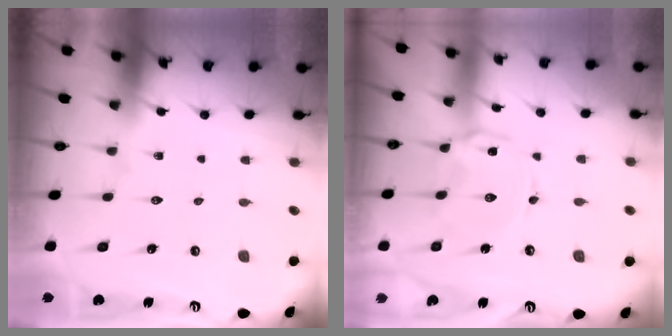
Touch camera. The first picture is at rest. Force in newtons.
{"total": 2.9, "press": 2.9, "slide": 0.4}